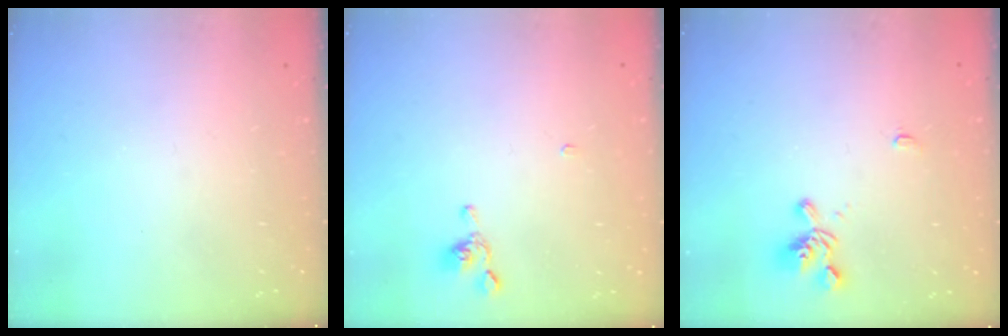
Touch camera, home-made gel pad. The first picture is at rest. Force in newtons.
{"total": 2.0, "press": 2.0, "slide": 0.3}
{"total": 2.0, "press": 1.8, "slide": 0.9}